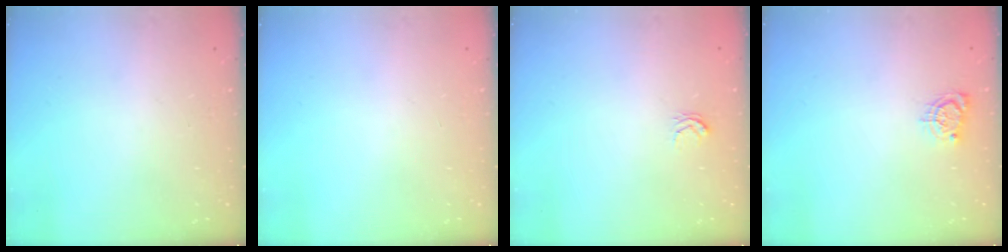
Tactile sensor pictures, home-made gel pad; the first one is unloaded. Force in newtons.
{"total": 0.0}
{"total": 2.6, "press": 2.6, "slide": 0.3}
{"total": 4.3, "press": 4.2, "slide": 0.4}